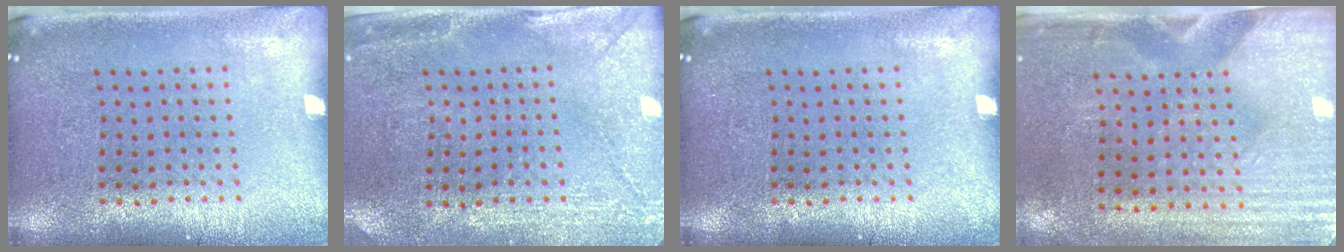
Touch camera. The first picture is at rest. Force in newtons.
{"total": 3.0, "press": 2.7, "slide": 1.1}
{"total": 0.0}
{"total": 3.0, "press": 2.6, "slide": 1.5}